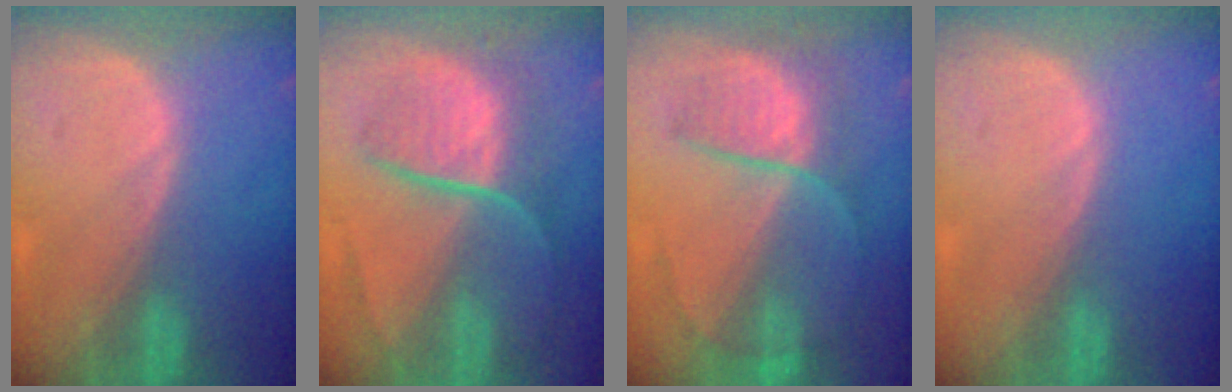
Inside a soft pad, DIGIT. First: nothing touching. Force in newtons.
{"total": 9.1, "press": 7.7, "slide": 5.0}
{"total": 6.8, "press": 6.6, "slide": 1.6}
{"total": 0.0}